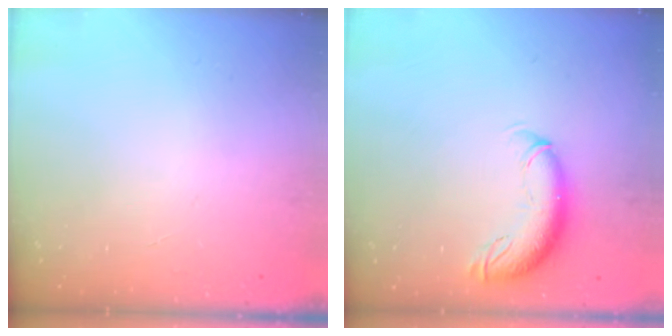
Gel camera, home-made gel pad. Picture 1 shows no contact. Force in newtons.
{"total": 10.2, "press": 10.0, "slide": 2.3}